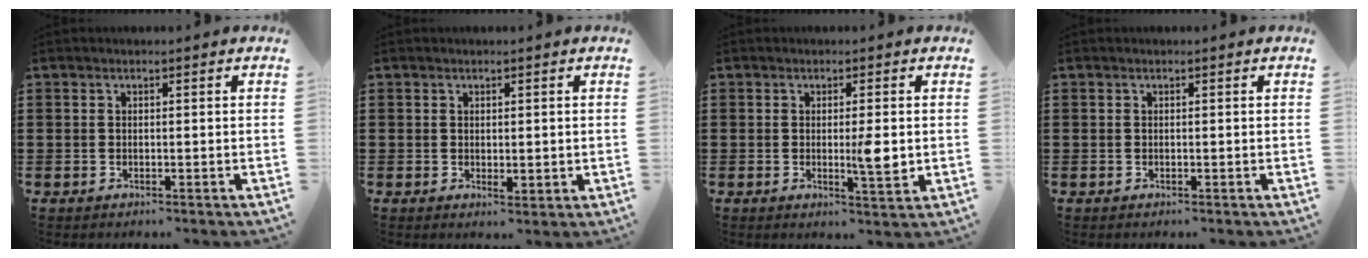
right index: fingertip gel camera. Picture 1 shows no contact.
{"total": 1.1, "force": [0.2, 0.7, 0.8], "torque": [-0.016, 0.003, 0.004]}
{"total": 4.5, "force": [-0.1, 0.7, 4.4], "torque": [-0.070, -0.005, -0.005]}
{"total": 0.0}